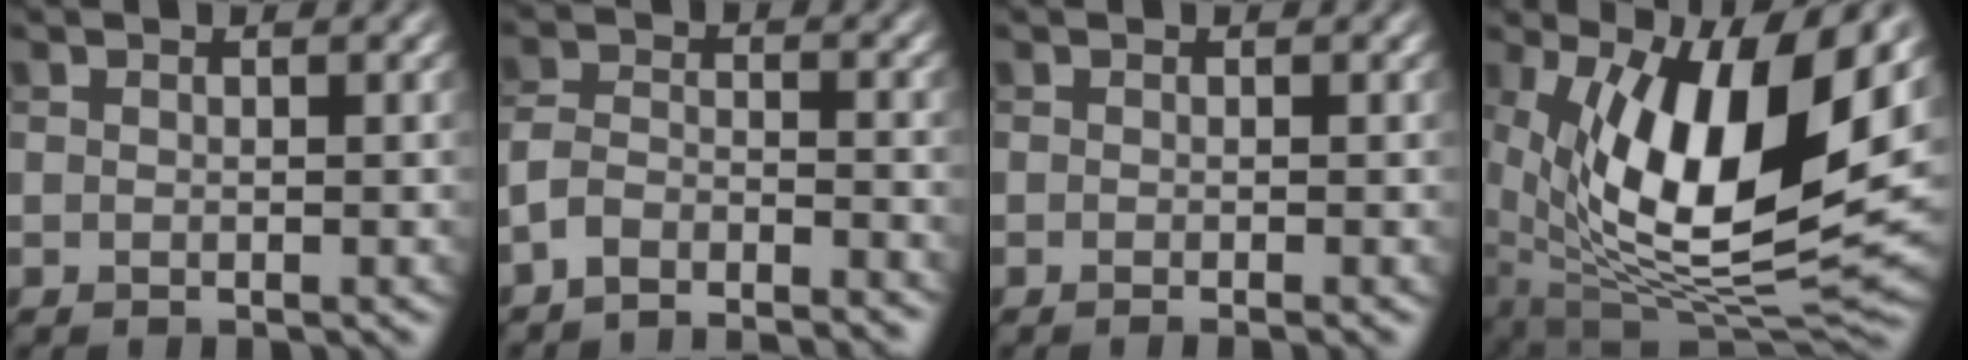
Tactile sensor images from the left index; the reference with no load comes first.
{"total": 4.7, "force": [-4.3, 1.0, 1.6], "torque": [-0.031, -0.001, -0.083]}
{"total": 1.3, "force": [-0.4, 0.4, 1.2], "torque": [-0.008, -0.007, -0.010]}
{"total": 14.9, "force": [3.5, 5.7, 13.4], "torque": [-0.231, -0.014, 0.063]}